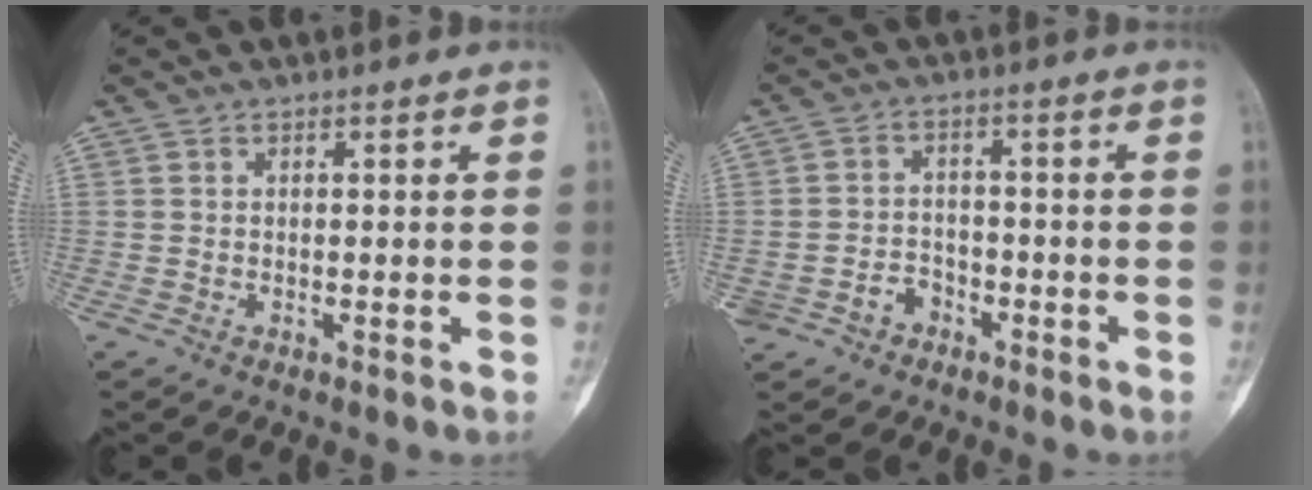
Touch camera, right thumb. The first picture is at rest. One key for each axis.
{"total": 4.9, "fx": -2.3, "fy": 4.1, "fz": 1.3, "tx": 0.003, "ty": 0.030, "tz": -0.033}